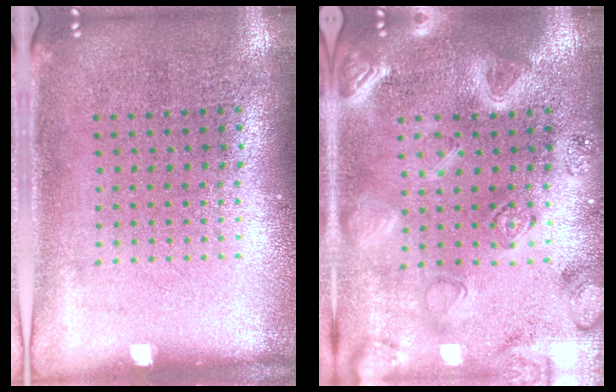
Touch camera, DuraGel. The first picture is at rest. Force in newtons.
{"total": 3.0, "press": 2.9, "slide": 0.8}